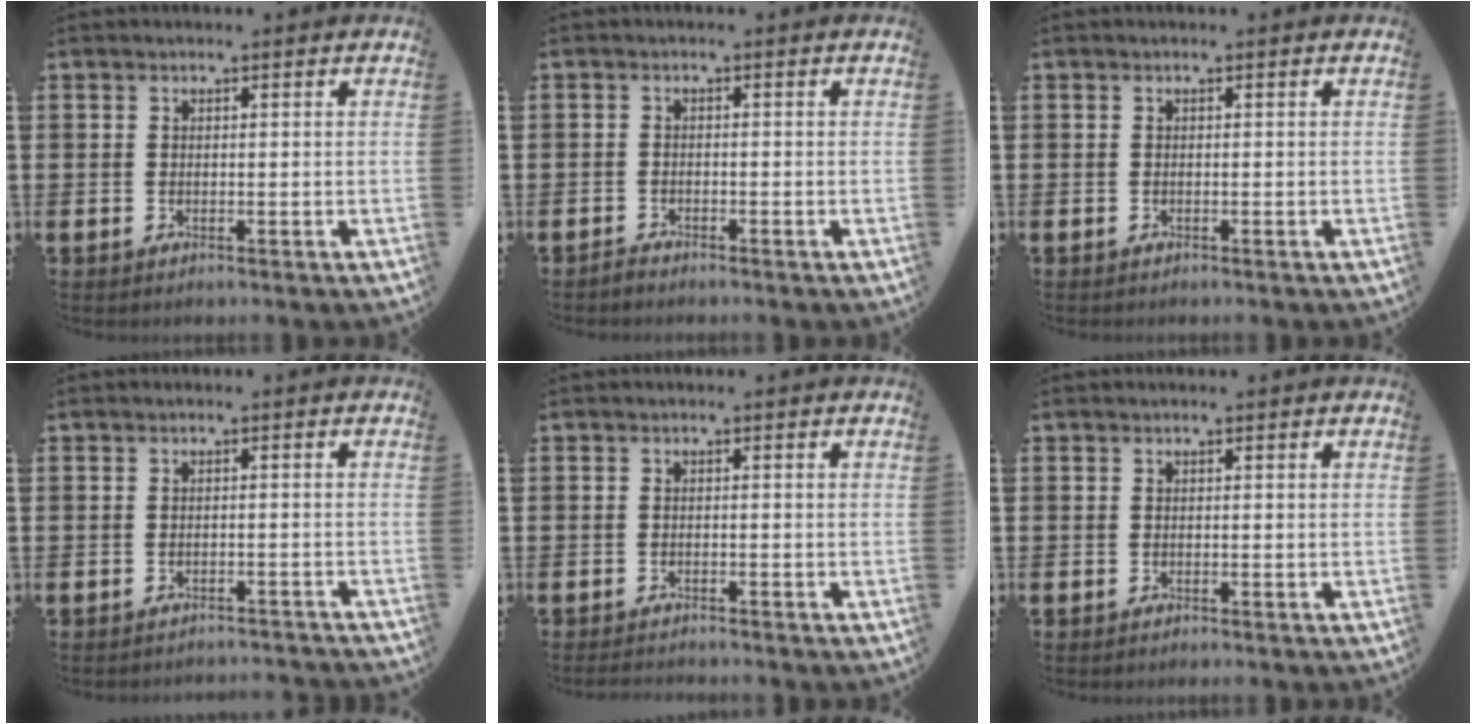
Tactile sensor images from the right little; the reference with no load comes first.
{"total": 0.9, "force": [-0.9, 0.1, 0.0], "torque": [-0.002, -0.001, -0.019]}
{"total": 0.0}
{"total": 1.1, "force": [-1.1, -0.1, -0.1], "torque": [-0.002, 0.004, -0.024]}
{"total": 0.9, "force": [-0.9, 0.0, 0.1], "torque": [-0.004, -0.002, -0.017]}
{"total": 0.0}